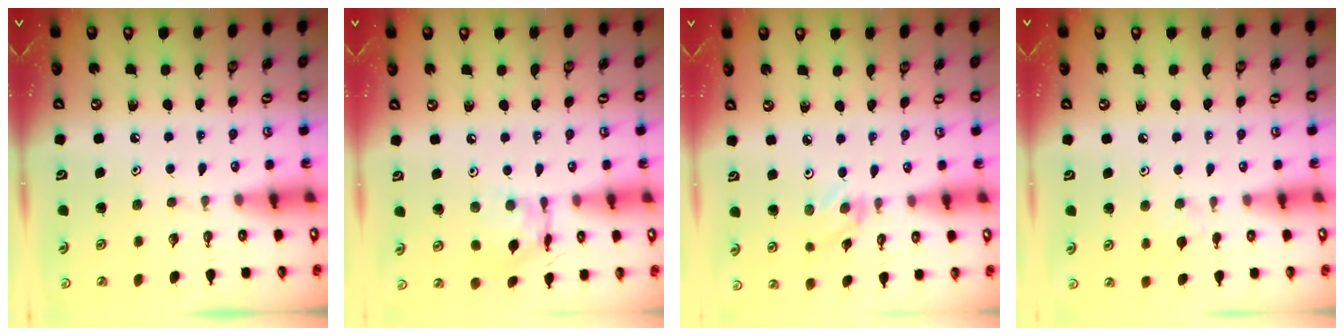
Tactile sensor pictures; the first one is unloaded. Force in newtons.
{"total": 9.8, "press": 9.7, "slide": 0.8}
{"total": 1.6, "press": 1.5, "slide": 0.3}
{"total": 3.8, "press": 3.7, "slide": 0.6}